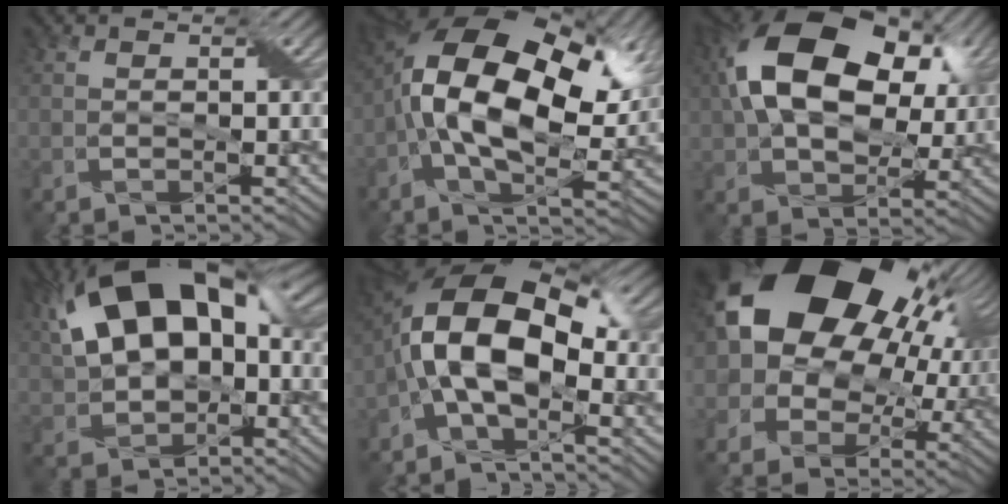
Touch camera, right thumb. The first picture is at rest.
{"total": 18.3, "force": [2.9, 9.8, 15.2], "torque": [-0.290, 0.005, 0.044]}
{"total": 18.5, "force": [5.5, 11.5, 13.4], "torque": [-0.251, 0.016, 0.090]}
{"total": 16.9, "force": [4.0, 9.9, 13.1], "torque": [-0.240, 0.026, 0.059]}
{"total": 12.7, "force": [-1.2, 6.5, 10.9], "torque": [-0.205, 0.026, -0.038]}
{"total": 23.0, "force": [7.8, 16.4, 14.1], "torque": [-0.275, 0.022, 0.139]}